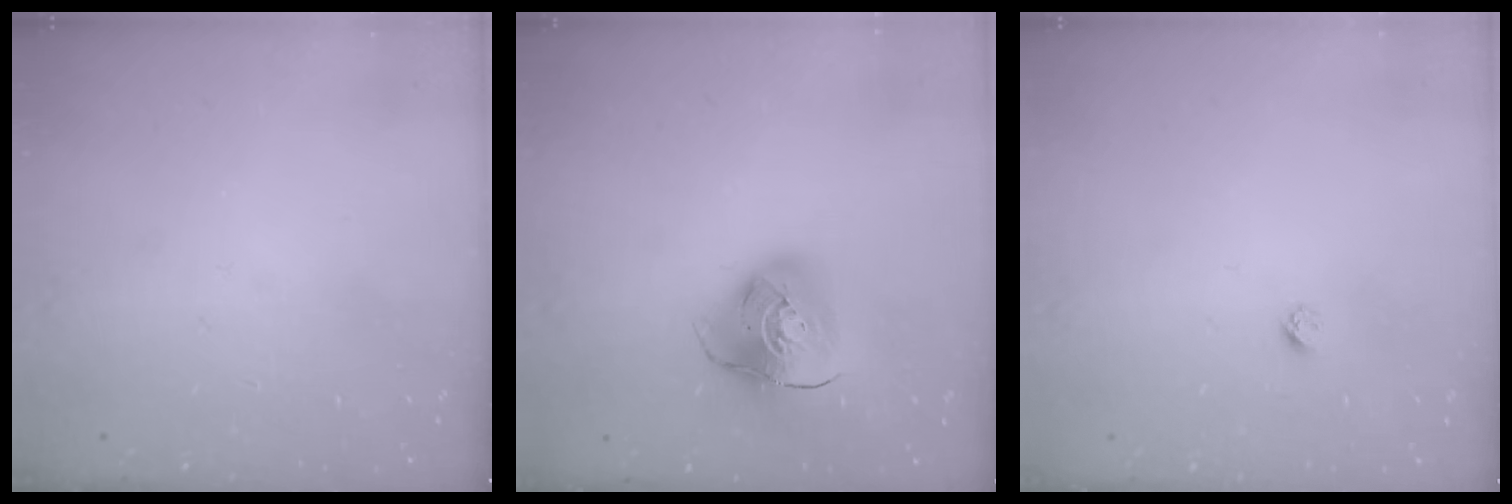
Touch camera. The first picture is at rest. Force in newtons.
{"total": 10.6, "press": 10.5, "slide": 1.2}
{"total": 2.3, "press": 2.3, "slide": 0.2}